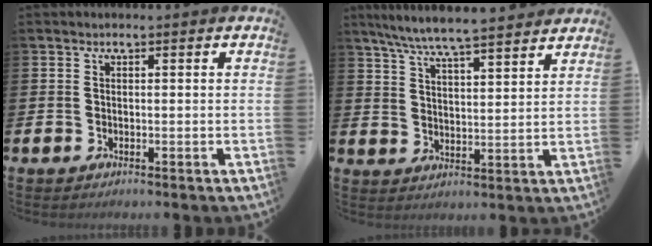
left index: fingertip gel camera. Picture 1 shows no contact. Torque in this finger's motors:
{"motor_torque": [0.06, -0.59, 0.79, 0.21]}